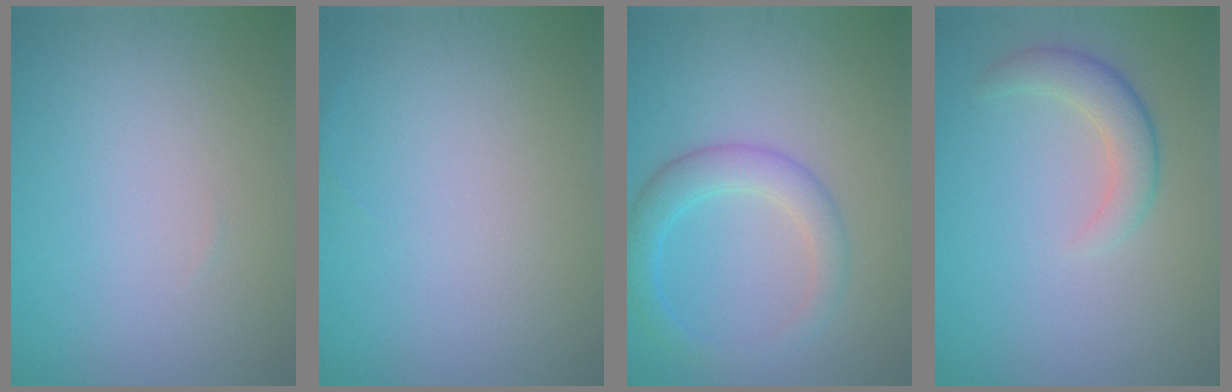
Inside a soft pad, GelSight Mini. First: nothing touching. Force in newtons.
{"total": 0.0}
{"total": 2.6, "press": 2.6, "slide": 0.2}
{"total": 2.9, "press": 2.9, "slide": 0.2}